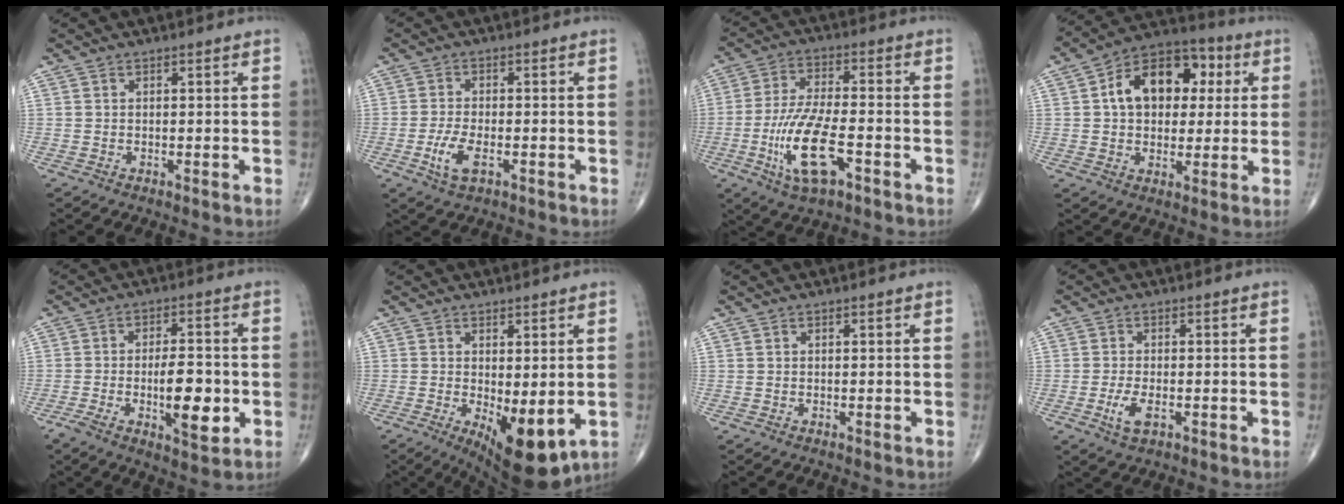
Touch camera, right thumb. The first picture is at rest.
{"total": 5.1, "force": [-1.9, 2.3, 4.2], "torque": [-0.090, 0.005, -0.032]}
{"total": 13.2, "force": [-4.7, 4.7, 11.3], "torque": [-0.231, 0.016, -0.082]}
{"total": 15.7, "force": [3.3, 10.7, 11.0], "torque": [-0.131, 0.020, 0.043]}
{"total": 10.8, "force": [-2.5, 4.0, 9.7], "torque": [-0.153, 0.014, -0.033]}
{"total": 10.4, "force": [-2.3, 4.2, 9.2], "torque": [-0.131, -0.020, -0.018]}
{"total": 0.0}
{"total": 3.9, "force": [-1.4, 1.8, 3.2], "torque": [-0.067, 0.001, -0.021]}